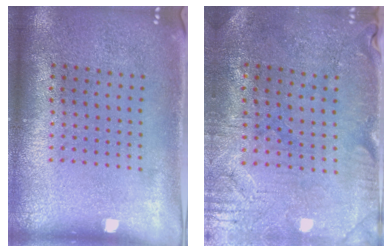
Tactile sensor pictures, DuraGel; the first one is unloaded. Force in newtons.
{"total": 0.6, "press": 0.5, "slide": 0.3}